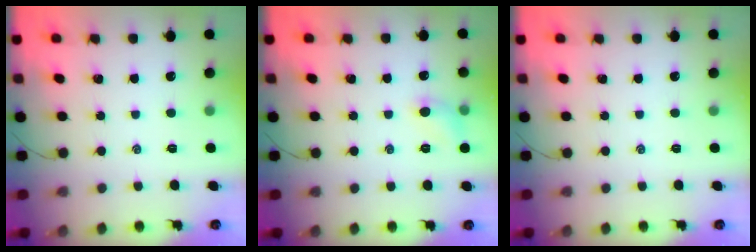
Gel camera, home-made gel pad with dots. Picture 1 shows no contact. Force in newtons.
{"total": 6.5, "press": 6.3, "slide": 1.6}
{"total": 0.0}